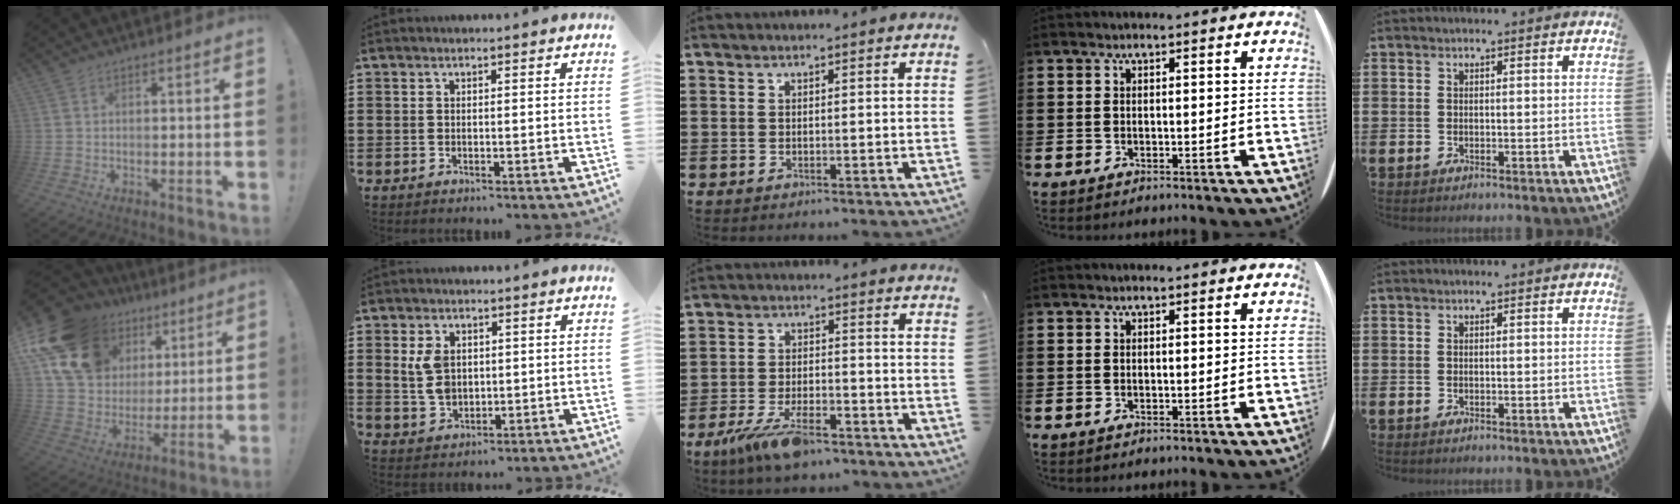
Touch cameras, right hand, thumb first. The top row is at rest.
{"thumb": {"total": 20.0, "force": [10.8, 14.1, 9.0], "torque": [-0.147, -0.058, 0.224]}, "index": {"total": 5.3, "force": [1.1, 3.7, 3.6], "torque": [-0.095, 0.006, 0.015]}, "middle": {"total": 8.2, "force": [-5.6, 2.3, 5.5], "torque": [-0.117, -0.008, -0.102]}}